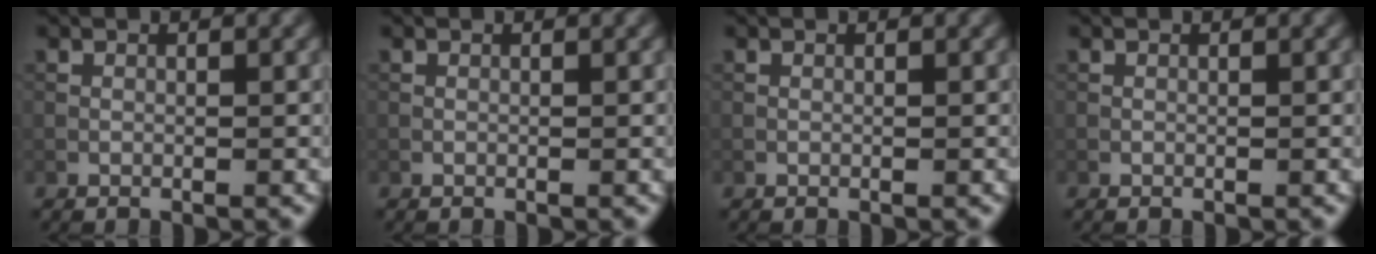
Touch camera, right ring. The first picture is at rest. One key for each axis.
{"total": 0.0}
{"total": 0.0}
{"total": 0.0}